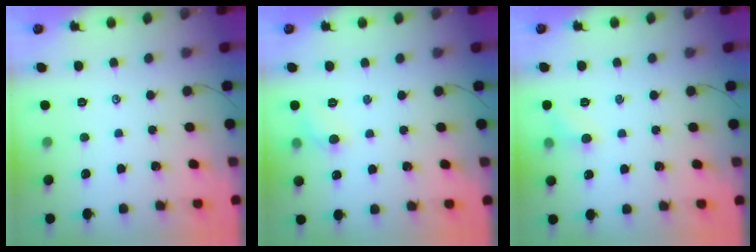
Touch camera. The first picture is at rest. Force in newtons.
{"total": 6.1, "press": 5.8, "slide": 1.9}
{"total": 5.5, "press": 5.2, "slide": 1.9}